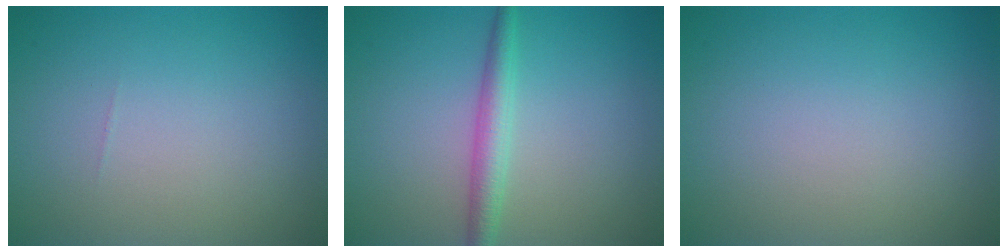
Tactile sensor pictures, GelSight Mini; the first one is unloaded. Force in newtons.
{"total": 2.6, "press": 2.6, "slide": 0.0}
{"total": 0.0}